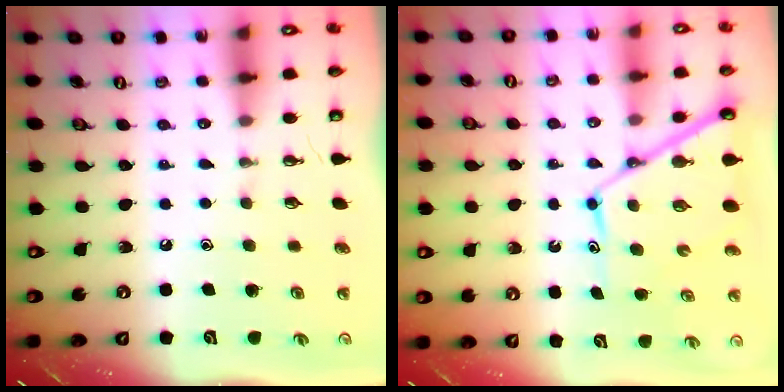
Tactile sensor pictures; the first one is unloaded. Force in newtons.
{"total": 11.5, "press": 11.5, "slide": 1.1}